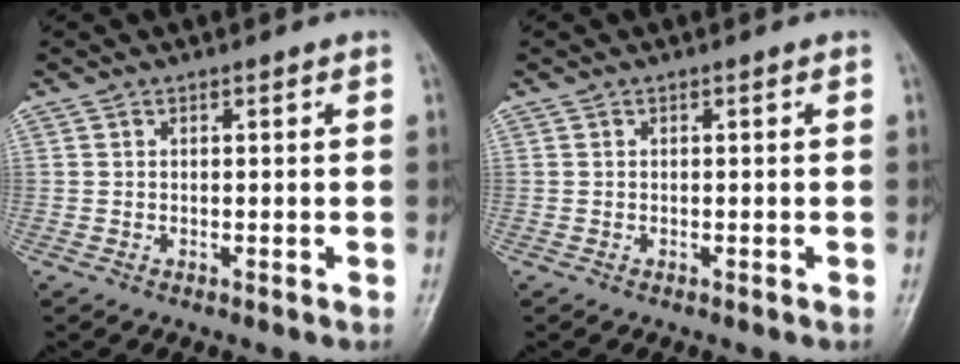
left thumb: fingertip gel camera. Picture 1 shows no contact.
{"total": 0.0}